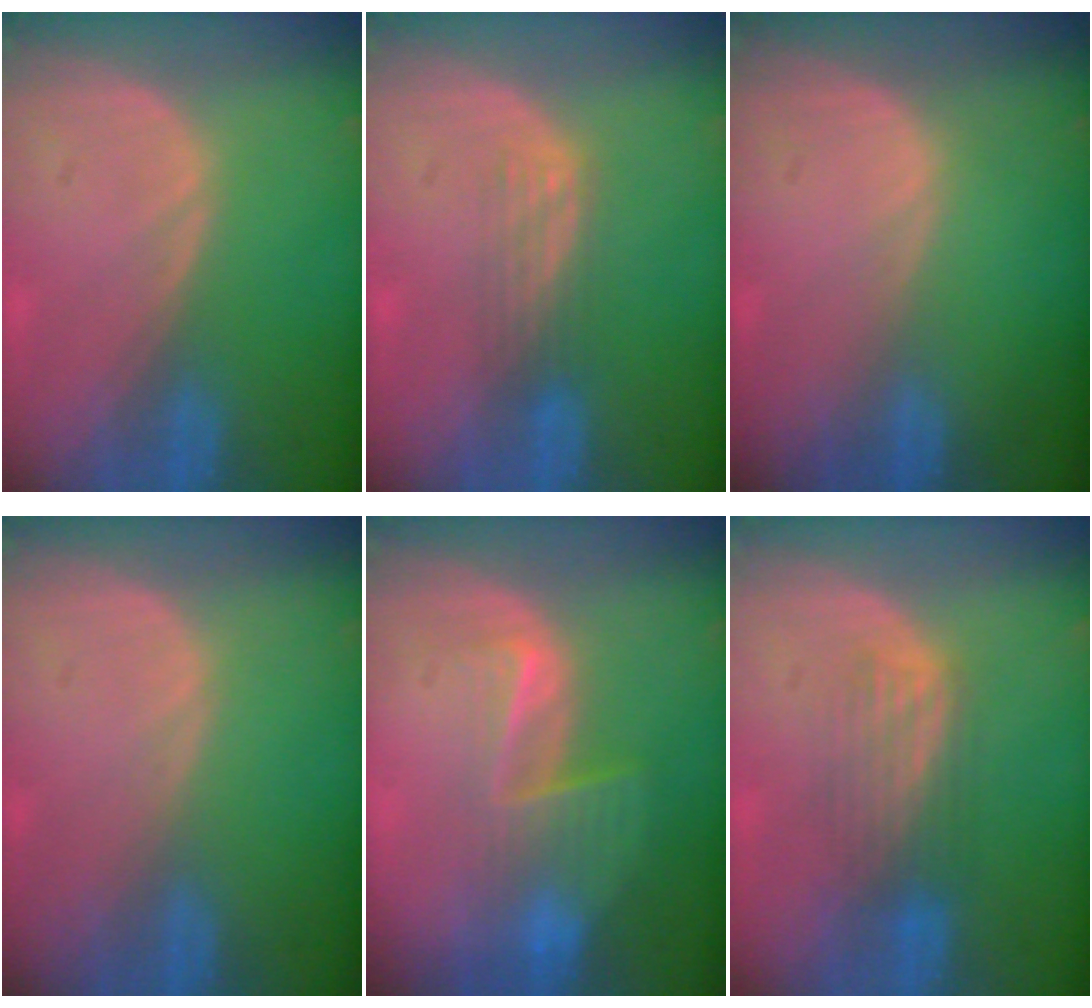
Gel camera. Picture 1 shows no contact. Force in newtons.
{"total": 2.8, "press": 2.5, "slide": 1.3}
{"total": 0.0}
{"total": 0.0}
{"total": 6.5, "press": 5.5, "slide": 3.5}
{"total": 4.2, "press": 4.2, "slide": 0.1}